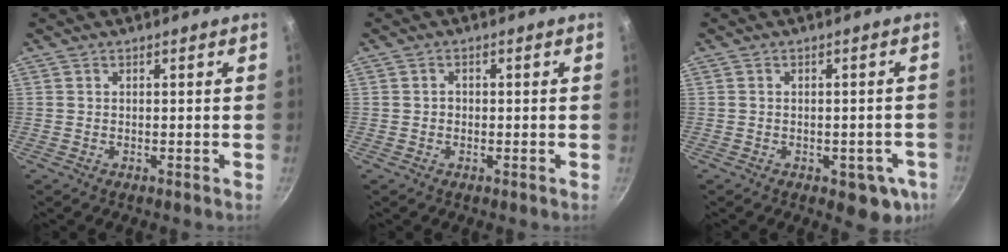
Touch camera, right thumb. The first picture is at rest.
{"total": 1.1, "force": [-0.2, 1.0, 0.5], "torque": [-0.008, 0.004, -0.004]}
{"total": 6.7, "force": [-2.6, 3.7, 4.9], "torque": [-0.029, 0.013, -0.022]}